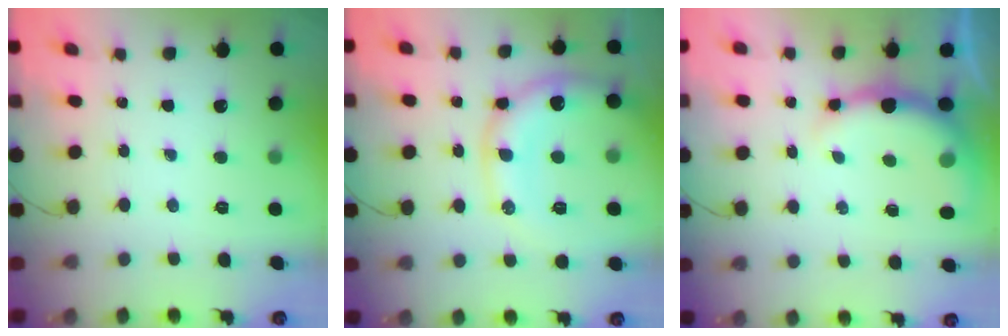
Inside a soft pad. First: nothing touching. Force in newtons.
{"total": 16.4, "press": 16.3, "slide": 1.0}
{"total": 8.9, "press": 8.7, "slide": 1.8}